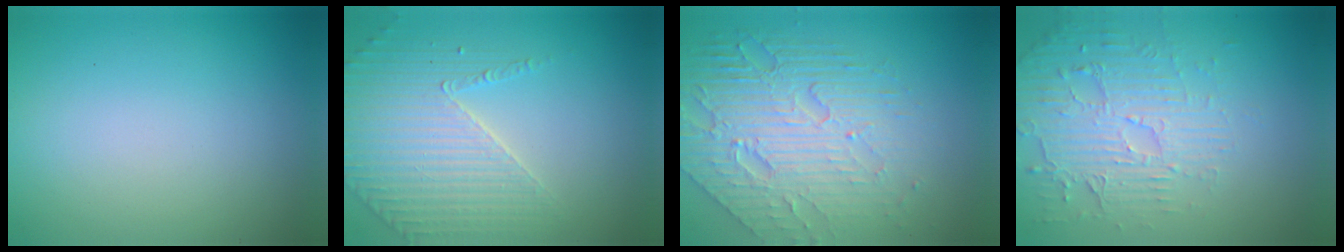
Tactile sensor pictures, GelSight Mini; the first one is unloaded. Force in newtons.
{"total": 3.7, "press": 3.7, "slide": 0.7}
{"total": 8.1, "press": 5.6, "slide": 5.9}
{"total": 5.5, "press": 3.5, "slide": 4.2}